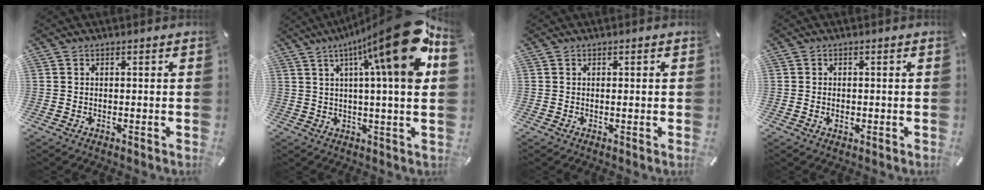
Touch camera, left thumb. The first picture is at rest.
{"total": 23.5, "force": [9.1, 3.2, 21.5], "torque": [-0.306, -0.062, 0.124]}
{"total": 1.1, "force": [0.0, -0.1, 1.1], "torque": [-0.018, -0.005, 0.000]}
{"total": 1.2, "force": [-0.2, 0.8, 0.8], "torque": [-0.016, 0.003, -0.005]}